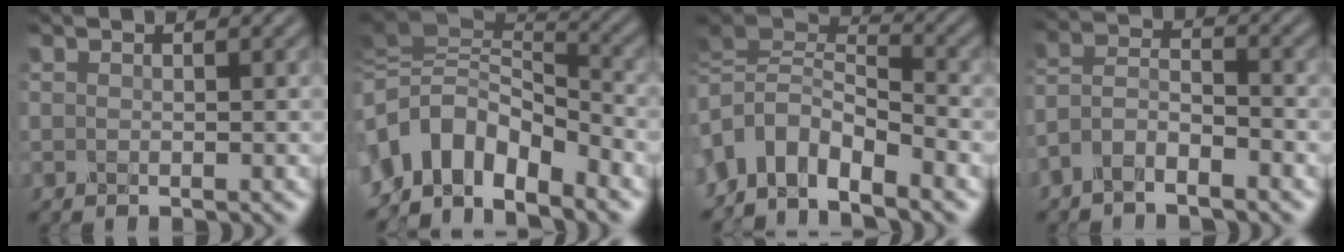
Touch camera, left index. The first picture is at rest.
{"total": 9.9, "force": [-4.4, 5.9, 6.7], "torque": [-0.116, 0.008, -0.085]}
{"total": 7.1, "force": [-3.1, 4.1, 5.0], "torque": [-0.088, 0.004, -0.070]}
{"total": 3.8, "force": [-2.7, 1.4, 2.2], "torque": [-0.044, 0.006, -0.063]}